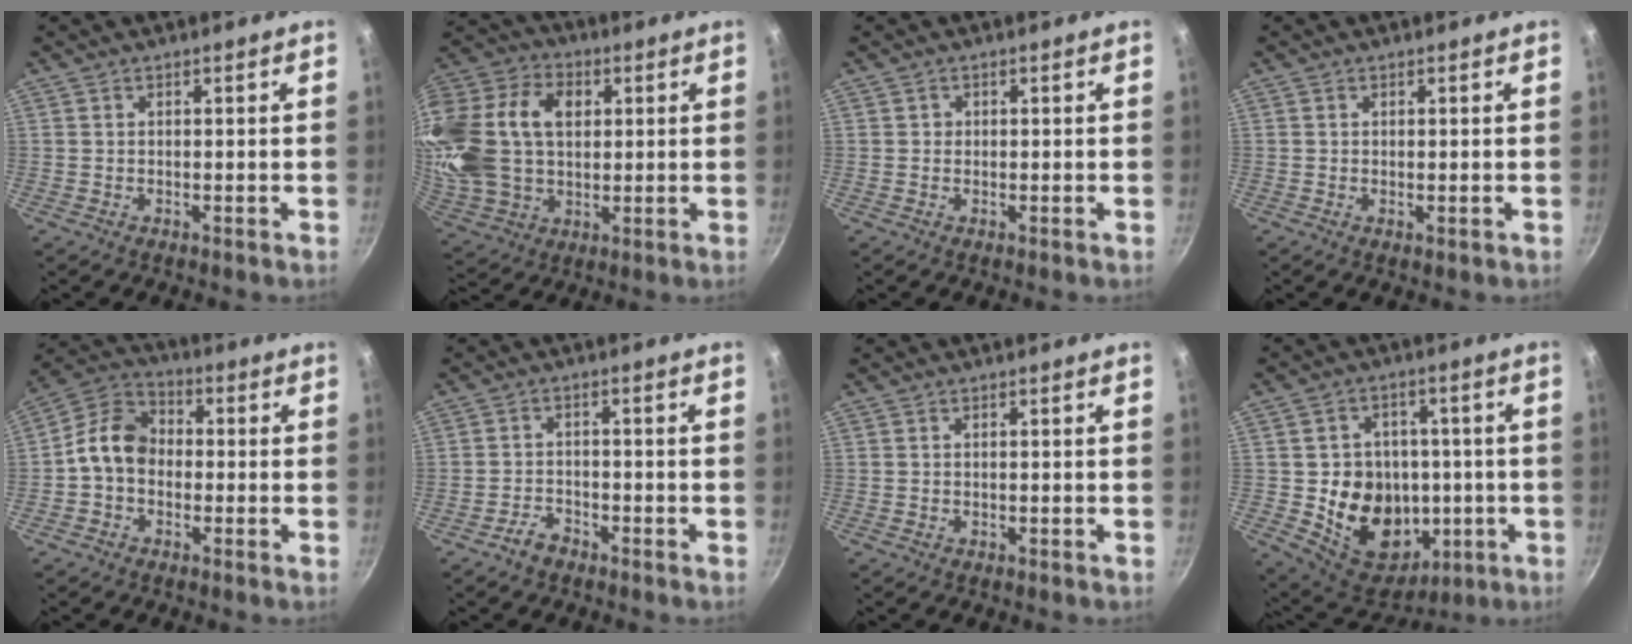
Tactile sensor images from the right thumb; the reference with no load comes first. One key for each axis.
{"total": 25.2, "fx": 4.8, "fy": 17.7, "fz": 17.3, "tx": -0.347, "ty": 0.016, "tz": 0.087}
{"total": 0.7, "fx": 0.0, "fy": 0.7, "fz": 0.0, "tx": 0.006, "ty": 0.001, "tz": -0.002}
{"total": 0.5, "fx": 0.0, "fy": 0.1, "fz": 0.5, "tx": -0.008, "ty": -0.002, "tz": 0.000}
{"total": 9.0, "fx": -1.1, "fy": 7.1, "fz": 5.5, "tx": -0.071, "ty": 0.031, "tz": -0.045}
{"total": 3.2, "fx": -2.5, "fy": 1.7, "fz": 1.2, "tx": -0.017, "ty": 0.027, "tz": -0.043}
{"total": 0.0}
{"total": 17.7, "fx": -2.2, "fy": 14.8, "fz": 9.4, "tx": -0.111, "ty": 0.011, "tz": -0.014}